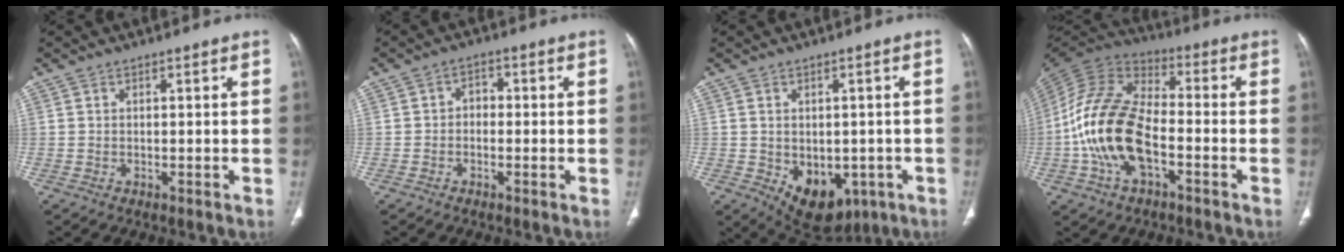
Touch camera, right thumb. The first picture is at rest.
{"total": 2.6, "force": [-0.5, 2.0, 1.5], "torque": [-0.009, 0.013, -0.018]}
{"total": 11.6, "force": [-3.9, 7.8, 7.6], "torque": [-0.076, 0.002, -0.034]}
{"total": 17.8, "force": [-4.5, 9.5, 14.4], "torque": [-0.287, 0.032, -0.087]}